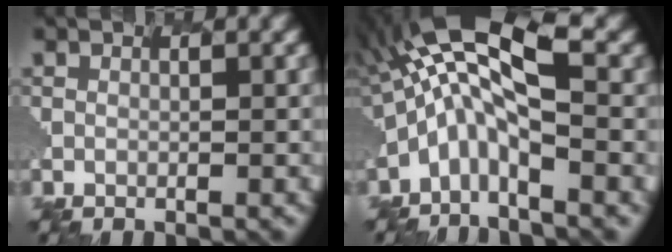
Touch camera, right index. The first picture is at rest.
{"total": 8.9, "force": [-0.5, 2.6, 8.5], "torque": [-0.197, 0.025, -0.023]}